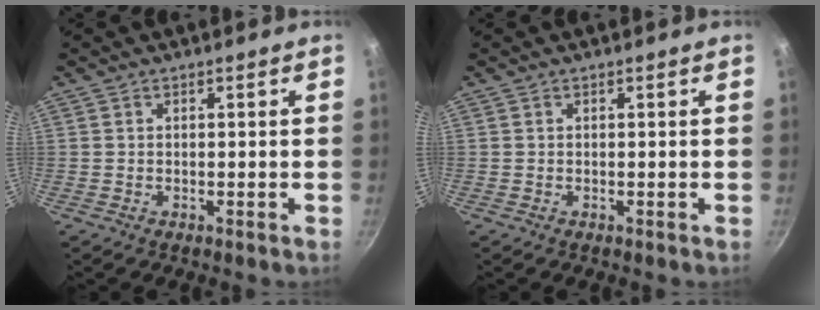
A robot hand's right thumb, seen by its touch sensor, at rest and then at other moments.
{"total": 0.0}